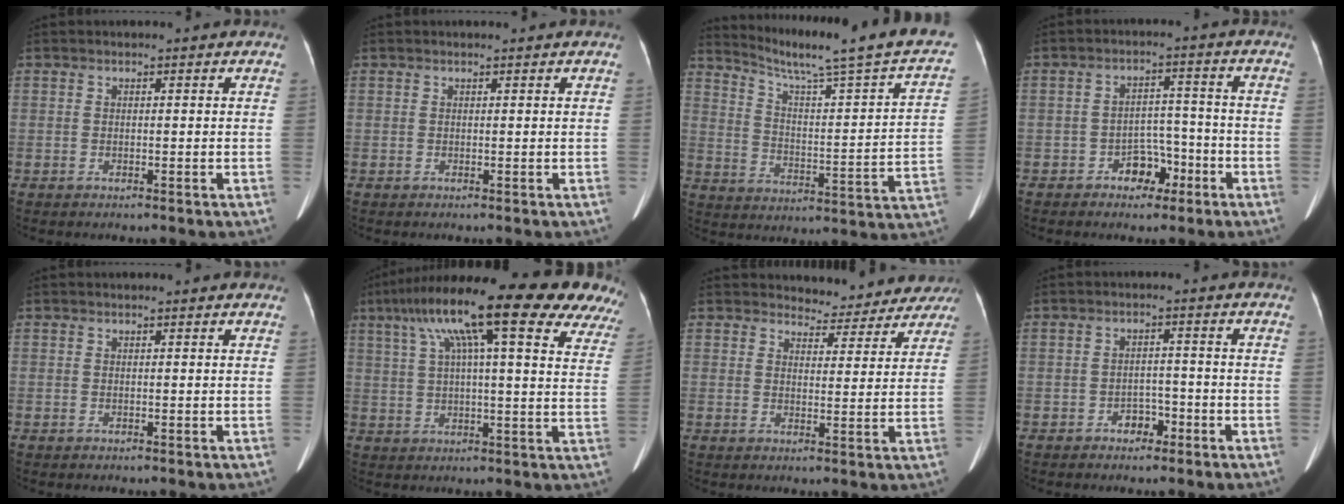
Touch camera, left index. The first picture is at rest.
{"total": 0.0}
{"total": 22.7, "force": [19.1, -0.2, 12.3], "torque": [-0.187, -0.052, 0.252]}
{"total": 4.6, "force": [-2.8, 3.0, 2.1], "torque": [-0.030, 0.021, -0.043]}
{"total": 1.1, "force": [1.0, 0.4, 0.4], "torque": [-0.004, 0.024, 0.009]}
{"total": 27.3, "force": [17.8, 4.9, 20.1], "torque": [-0.284, 0.066, 0.233]}
{"total": 9.2, "force": [8.6, 3.0, -0.3], "torque": [0.030, -0.004, 0.085]}
{"total": 2.6, "force": [-1.7, 1.7, 1.1], "torque": [-0.013, 0.007, -0.024]}